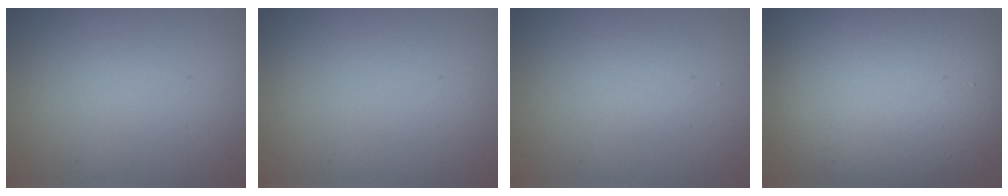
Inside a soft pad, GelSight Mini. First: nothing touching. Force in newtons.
{"total": 0.0}
{"total": 1.3, "press": 1.3, "slide": 0.0}
{"total": 15.6, "press": 15.6, "slide": 0.9}